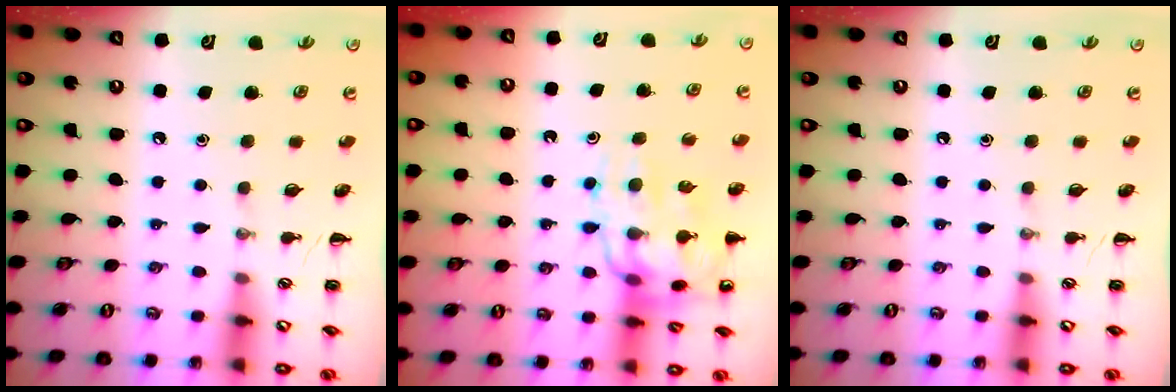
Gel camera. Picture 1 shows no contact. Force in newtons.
{"total": 15.2, "press": 15.0, "slide": 2.7}
{"total": 0.0}